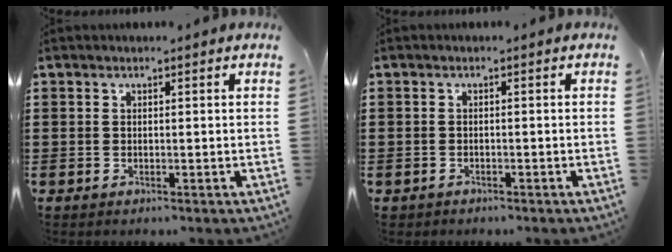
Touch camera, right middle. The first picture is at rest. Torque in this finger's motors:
{"motor_torque": [2.14, 0.00, 0.17, 0.09]}